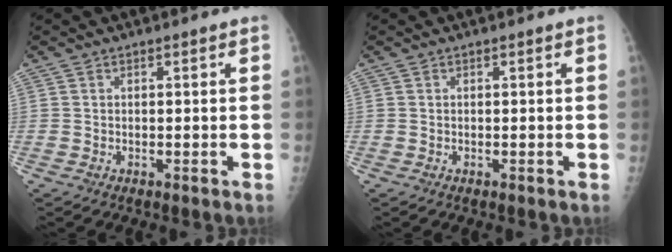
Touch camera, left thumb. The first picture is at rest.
{"total": 0.0}